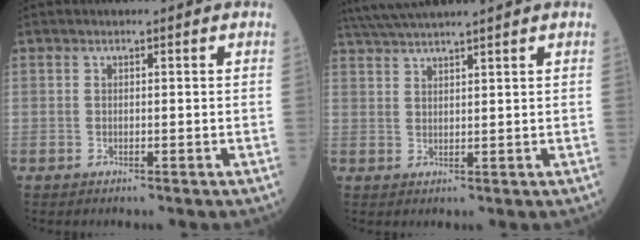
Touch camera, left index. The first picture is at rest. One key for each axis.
{"total": 7.5, "fx": 6.5, "fy": -1.3, "fz": 3.4, "tx": -0.060, "ty": 0.025, "tz": 0.111}